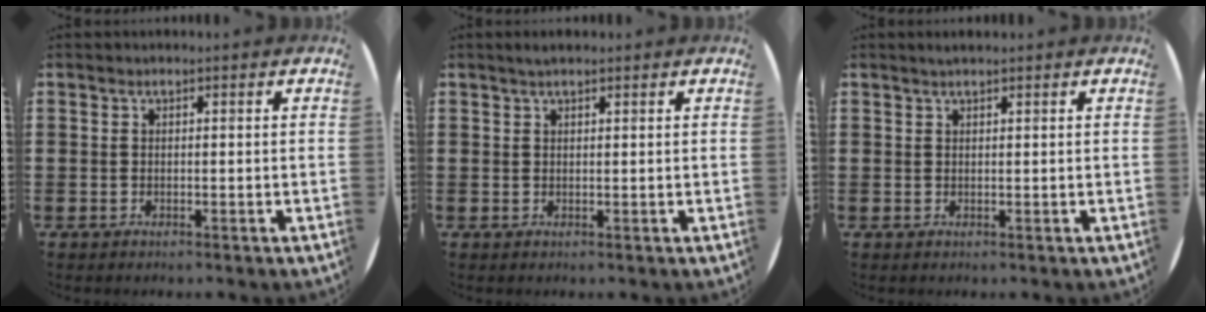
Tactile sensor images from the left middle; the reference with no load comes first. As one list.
[{"total": 1.2, "force": [1.0, 0.3, 0.6], "torque": [-0.012, 0.002, 0.017]}, {"total": 0.8, "force": [0.7, 0.0, 0.3], "torque": [-0.006, 0.000, 0.013]}]